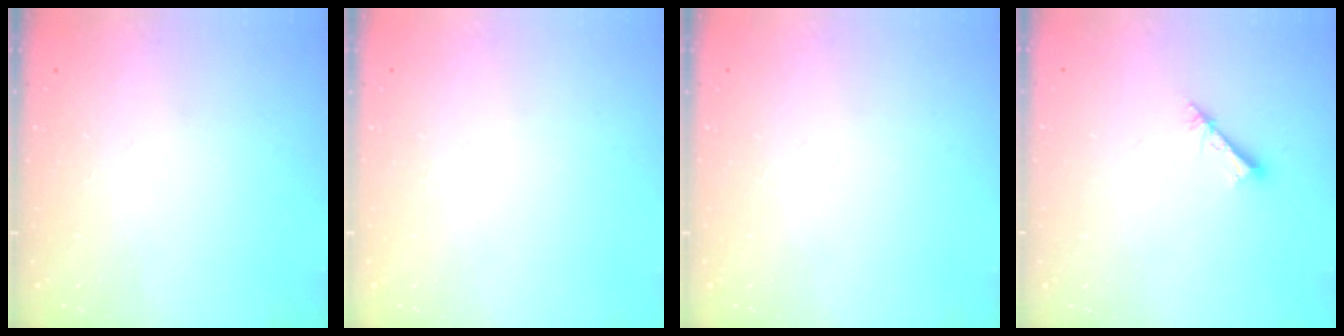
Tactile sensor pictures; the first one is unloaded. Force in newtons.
{"total": 0.0}
{"total": 0.0}
{"total": 2.5, "press": 2.5, "slide": 0.1}